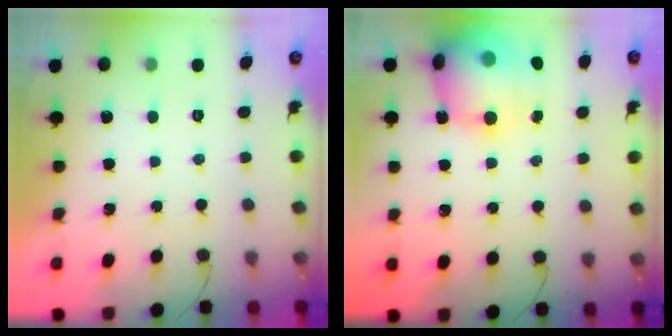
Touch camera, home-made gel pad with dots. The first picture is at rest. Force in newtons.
{"total": 17.7, "press": 17.3, "slide": 3.8}